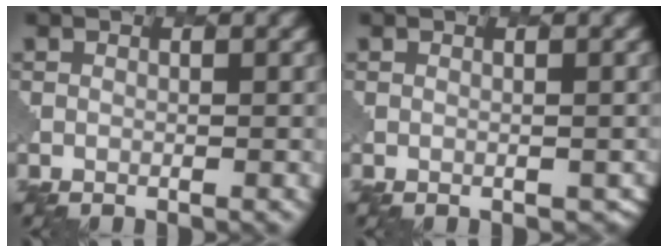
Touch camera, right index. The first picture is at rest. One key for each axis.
{"total": 1.6, "fx": -0.5, "fy": 1.0, "fz": 1.1, "tx": -0.008, "ty": -0.006, "tz": 0.003}